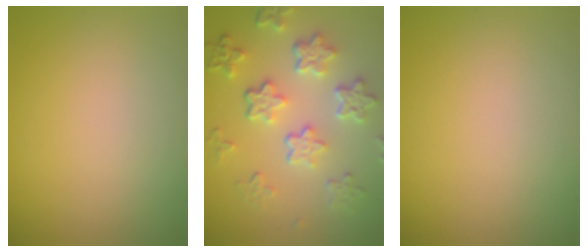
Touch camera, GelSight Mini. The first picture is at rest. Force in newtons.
{"total": 5.7, "press": 4.3, "slide": 3.7}
{"total": 0.0}